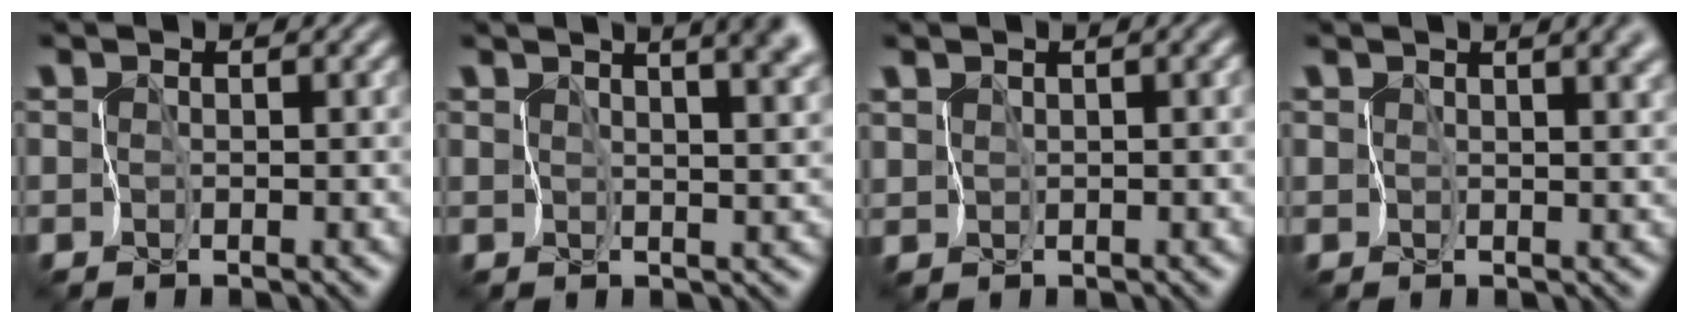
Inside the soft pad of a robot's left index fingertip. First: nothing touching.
{"total": 10.0, "force": [5.5, 4.4, 7.1], "torque": [-0.073, 0.033, 0.055]}
{"total": 1.4, "force": [0.5, 0.6, 1.2], "torque": [-0.020, -0.001, 0.010]}
{"total": 4.9, "force": [2.3, 2.4, 3.6], "torque": [-0.034, 0.016, 0.024]}